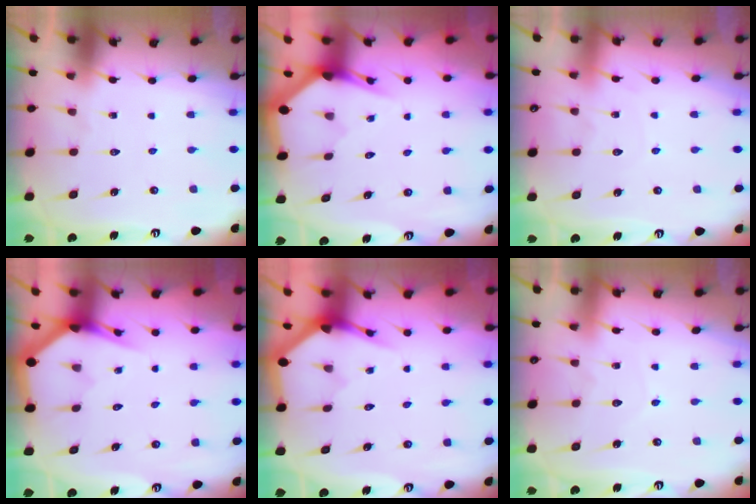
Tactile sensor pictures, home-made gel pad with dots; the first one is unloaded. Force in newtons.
{"total": 3.0, "press": 3.0, "slide": 0.1}
{"total": 2.7, "press": 2.7, "slide": 0.3}
{"total": 2.8, "press": 2.8, "slide": 0.0}
{"total": 3.5, "press": 3.5, "slide": 0.1}
{"total": 4.2, "press": 4.2, "slide": 0.2}